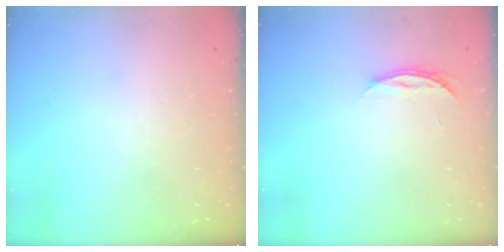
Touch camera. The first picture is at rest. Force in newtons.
{"total": 3.8, "press": 3.8, "slide": 0.5}